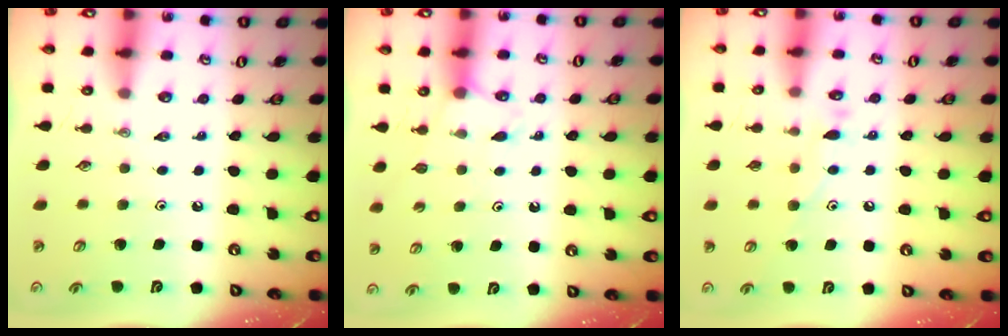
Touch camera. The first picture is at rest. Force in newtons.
{"total": 5.2, "press": 5.1, "slide": 0.5}
{"total": 7.9, "press": 7.8, "slide": 0.5}